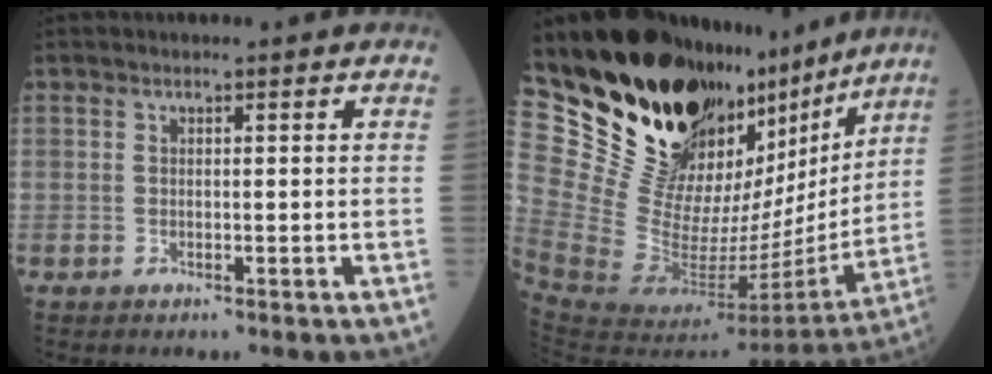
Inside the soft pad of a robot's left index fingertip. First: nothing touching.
{"total": 32.7, "force": [25.5, 12.6, 16.1], "torque": [-0.276, -0.020, 0.397]}